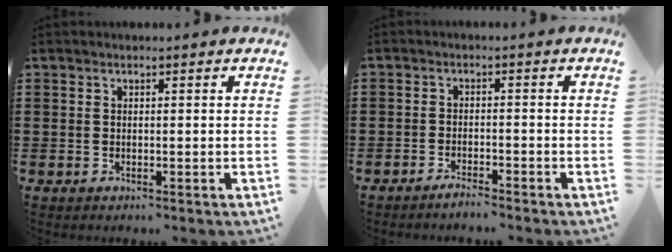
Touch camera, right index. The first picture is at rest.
{"total": 1.8, "force": [-1.8, 0.0, 0.4], "torque": [-0.009, 0.003, -0.034]}